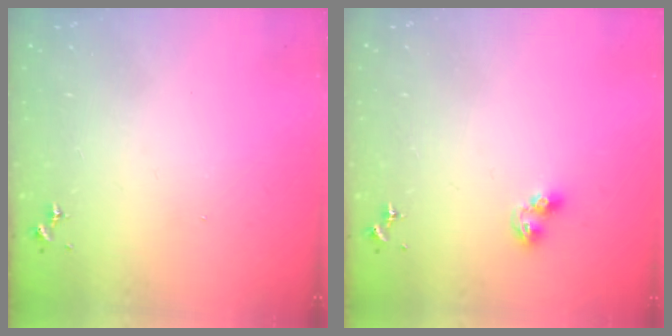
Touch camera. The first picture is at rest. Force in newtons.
{"total": 6.3, "press": 6.3, "slide": 0.5}